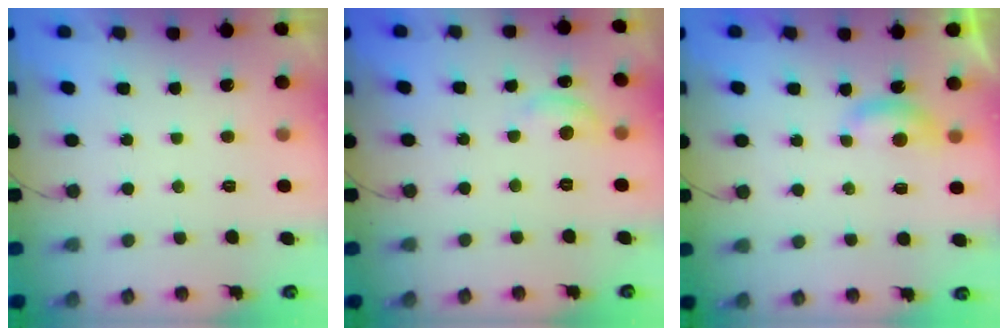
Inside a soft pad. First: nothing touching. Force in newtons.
{"total": 5.4, "press": 5.4, "slide": 0.5}
{"total": 4.1, "press": 4.1, "slide": 0.4}